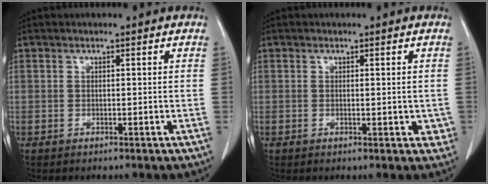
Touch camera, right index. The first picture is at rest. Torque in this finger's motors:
{"motor_torque": [0.12, 0.22, 0.07, 0.05]}